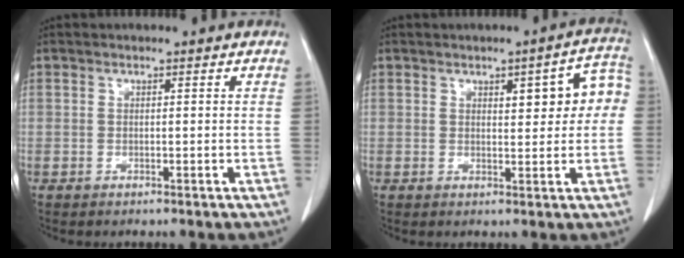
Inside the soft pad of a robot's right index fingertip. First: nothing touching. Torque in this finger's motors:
{"motor_torque": [0.39, 0.12, 0.04, 0.02]}